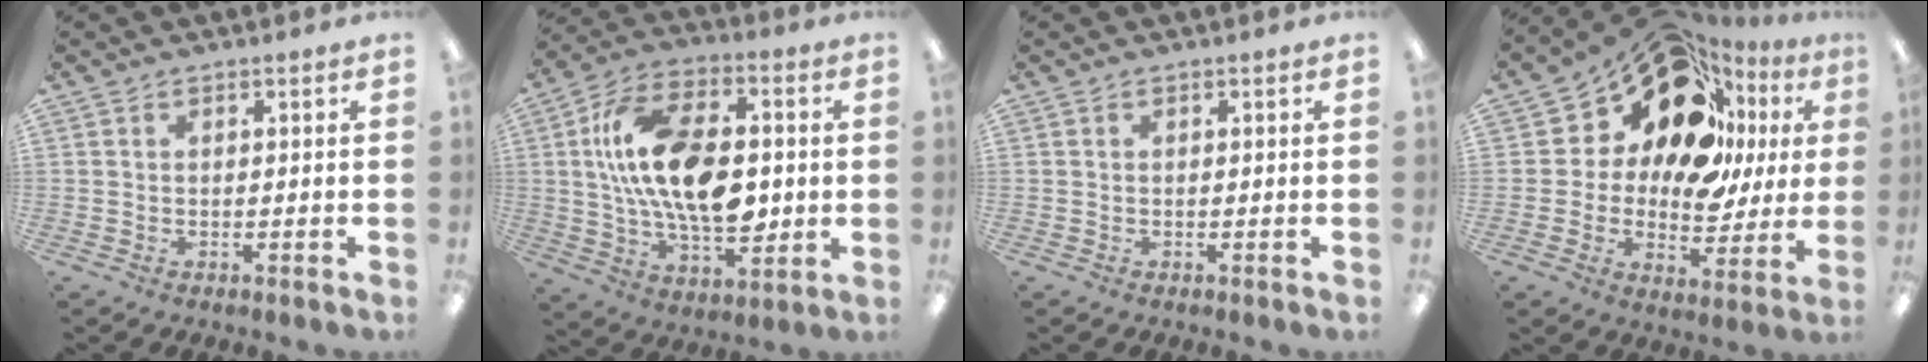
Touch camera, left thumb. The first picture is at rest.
{"total": 20.1, "force": [1.6, 11.9, 16.1], "torque": [-0.300, 0.009, 0.029]}
{"total": 0.0}
{"total": 19.4, "force": [10.2, 12.6, 10.7], "torque": [-0.171, -0.081, 0.178]}